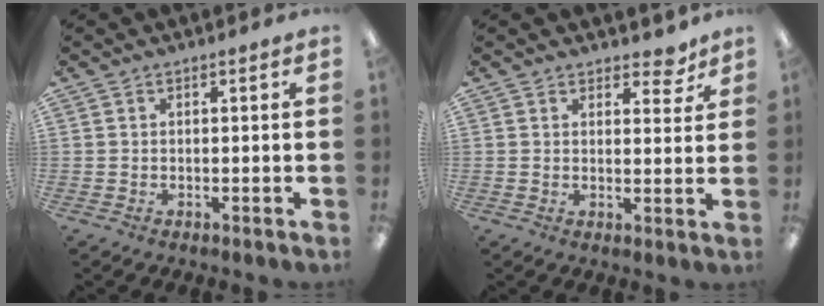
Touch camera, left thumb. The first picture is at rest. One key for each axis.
{"total": 5.1, "fx": 4.0, "fy": 2.2, "fz": 2.2, "tx": -0.019, "ty": -0.021, "tz": 0.068}